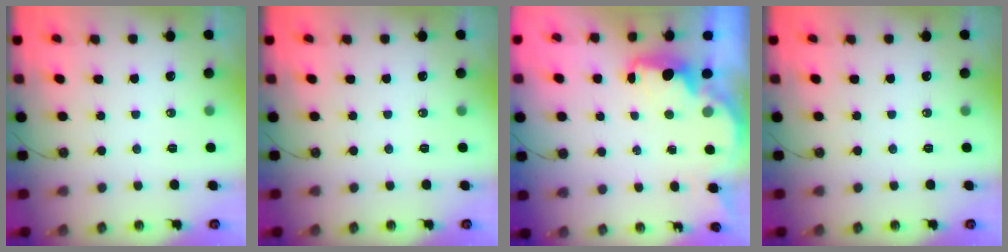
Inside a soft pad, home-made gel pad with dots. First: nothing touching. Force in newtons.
{"total": 0.0}
{"total": 2.5, "press": 2.4, "slide": 0.8}
{"total": 0.0}